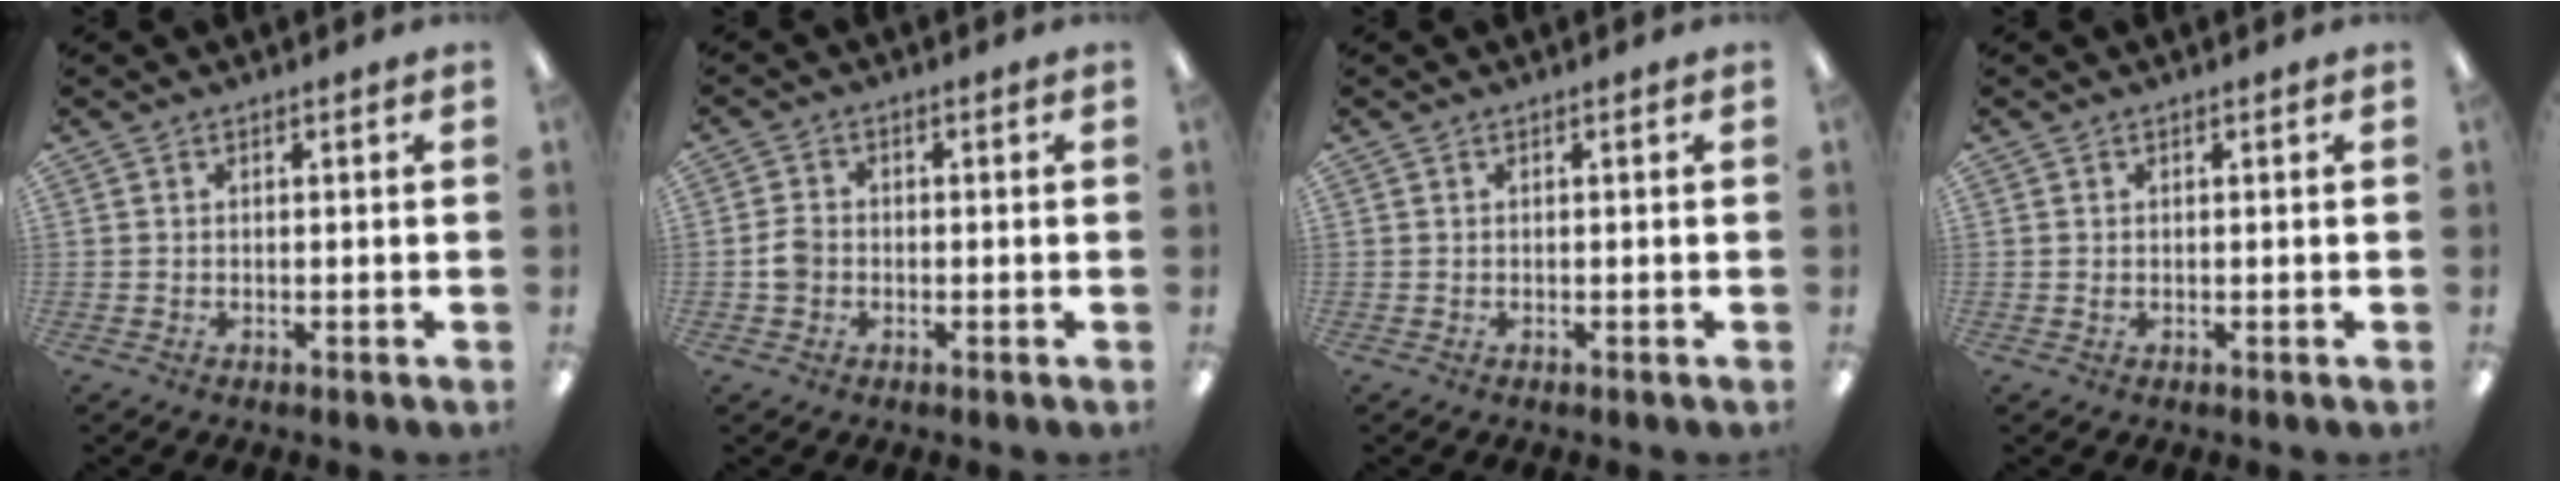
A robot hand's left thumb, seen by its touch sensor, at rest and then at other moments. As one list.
[{"total": 3.4, "force": [-0.8, 2.8, 1.7], "torque": [-0.028, 0.008, -0.015]}, {"total": 0.0}, {"total": 0.6, "force": [0.1, 0.5, 0.4], "torque": [-0.009, 0.003, 0.001]}]